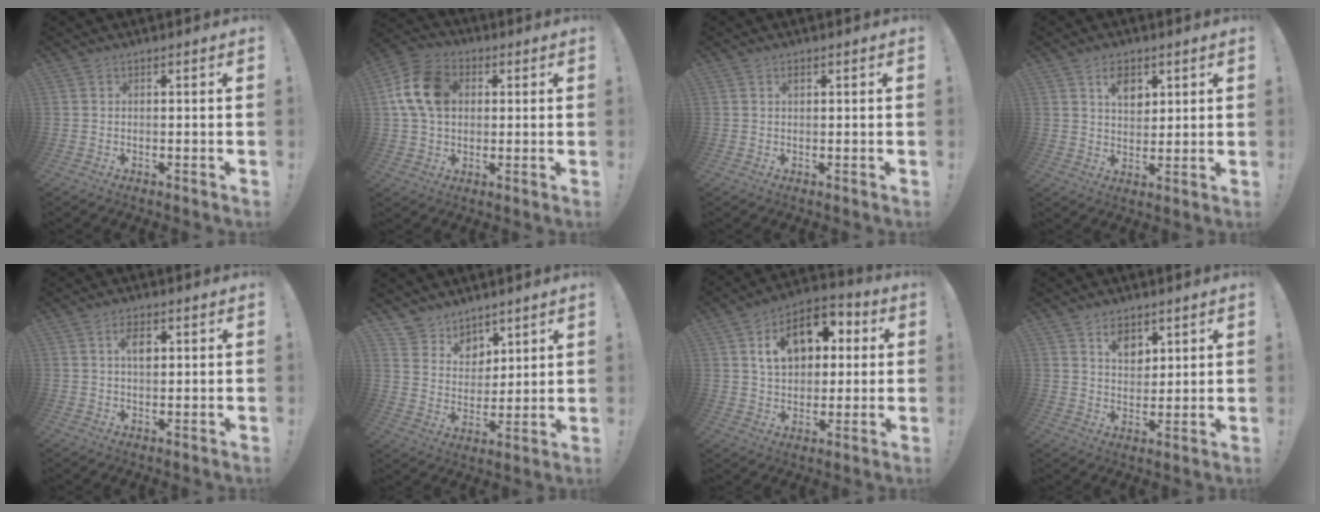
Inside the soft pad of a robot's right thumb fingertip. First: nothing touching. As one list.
[{"total": 14.2, "force": [2.8, 10.8, 8.9], "torque": [-0.155, 0.005, 0.057]}, {"total": 1.0, "force": [0.6, 0.5, 0.6], "torque": [-0.006, -0.002, 0.010]}, {"total": 7.2, "force": [3.5, 4.8, 4.0], "torque": [-0.057, -0.012, 0.062]}, {"total": 4.8, "force": [1.3, 2.6, 3.8], "torque": [-0.059, 0.001, 0.018]}, {"total": 8.9, "force": [7.0, 5.5, 0.5], "torque": [-0.018, -0.067, 0.140]}, {"total": 15.9, "force": [5.3, 10.9, 10.2], "torque": [-0.151, -0.007, 0.098]}, {"total": 7.1, "force": [4.4, 4.7, 3.1], "torque": [-0.037, -0.029, 0.077]}]